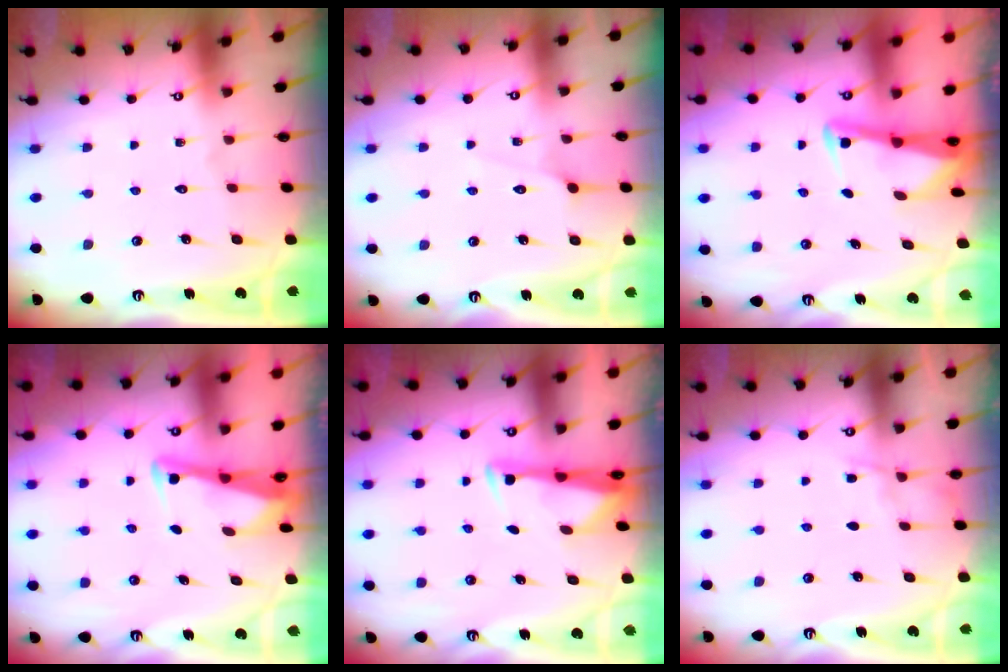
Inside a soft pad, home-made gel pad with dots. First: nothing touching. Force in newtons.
{"total": 3.6, "press": 3.6, "slide": 0.5}
{"total": 3.0, "press": 3.0, "slide": 0.4}
{"total": 3.1, "press": 3.1, "slide": 0.3}
{"total": 3.3, "press": 3.2, "slide": 0.9}
{"total": 3.0, "press": 3.0, "slide": 0.5}